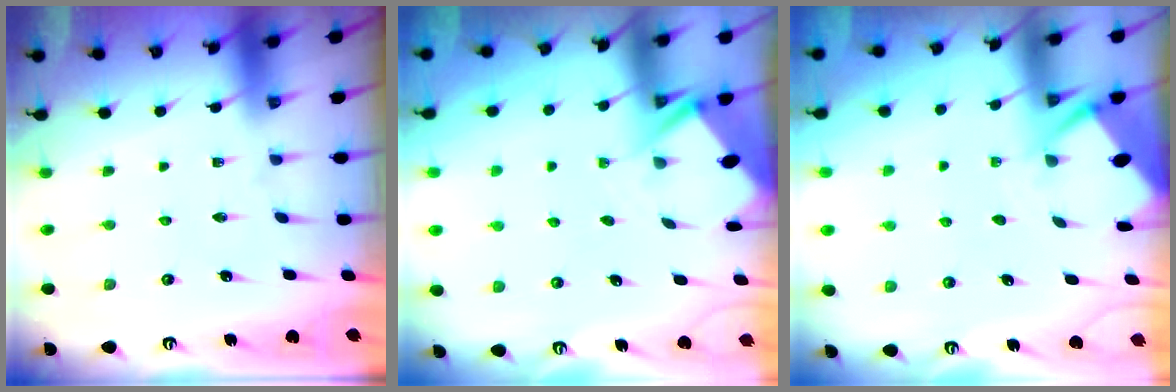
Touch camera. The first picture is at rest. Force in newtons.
{"total": 2.9, "press": 2.9, "slide": 0.1}
{"total": 2.8, "press": 2.7, "slide": 0.3}